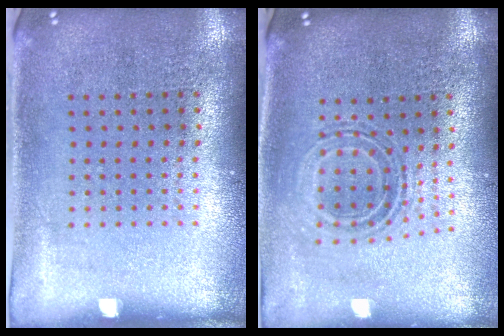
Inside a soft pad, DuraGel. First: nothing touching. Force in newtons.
{"total": 0.8, "press": 0.8, "slide": 0.3}